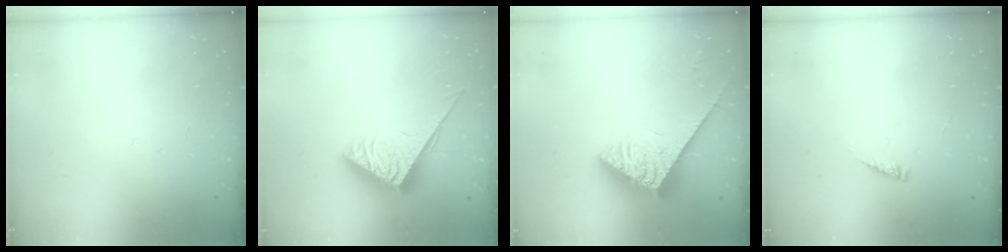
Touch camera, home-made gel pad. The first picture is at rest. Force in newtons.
{"total": 4.0, "press": 4.0, "slide": 0.6}
{"total": 4.5, "press": 4.4, "slide": 0.6}
{"total": 2.5, "press": 2.5, "slide": 0.2}